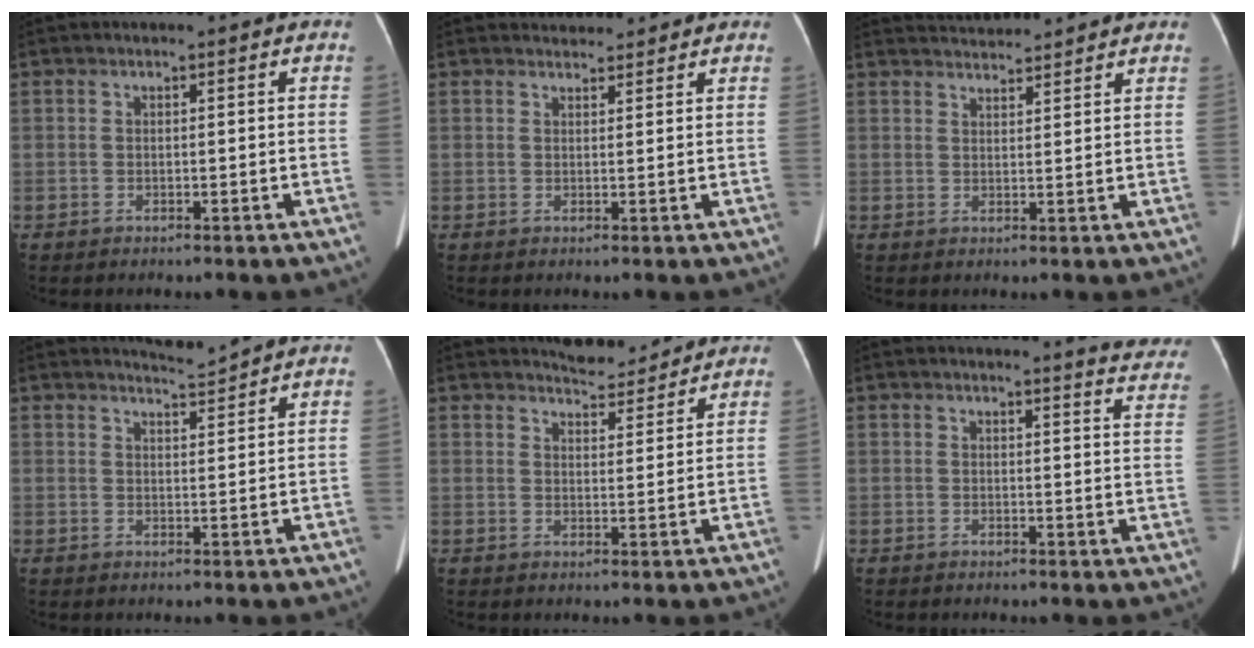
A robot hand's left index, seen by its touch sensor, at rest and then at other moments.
{"total": 3.8, "force": [3.6, 1.2, 0.3], "torque": [-0.003, 0.018, 0.046]}
{"total": 6.4, "force": [6.3, 0.4, 1.2], "torque": [-0.024, 0.030, 0.088]}
{"total": 2.7, "force": [2.6, -0.9, -0.3], "torque": [-0.004, -0.011, 0.051]}
{"total": 5.3, "force": [5.2, 0.9, 0.5], "torque": [-0.014, 0.001, 0.075]}
{"total": 10.5, "force": [10.3, 0.6, 1.8], "torque": [0.004, -0.073, 0.081]}